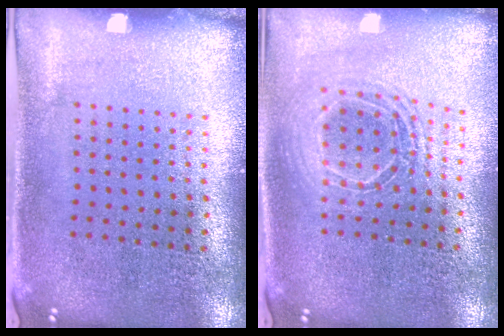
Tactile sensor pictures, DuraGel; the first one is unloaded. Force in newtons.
{"total": 1.7, "press": 1.5, "slide": 0.9}